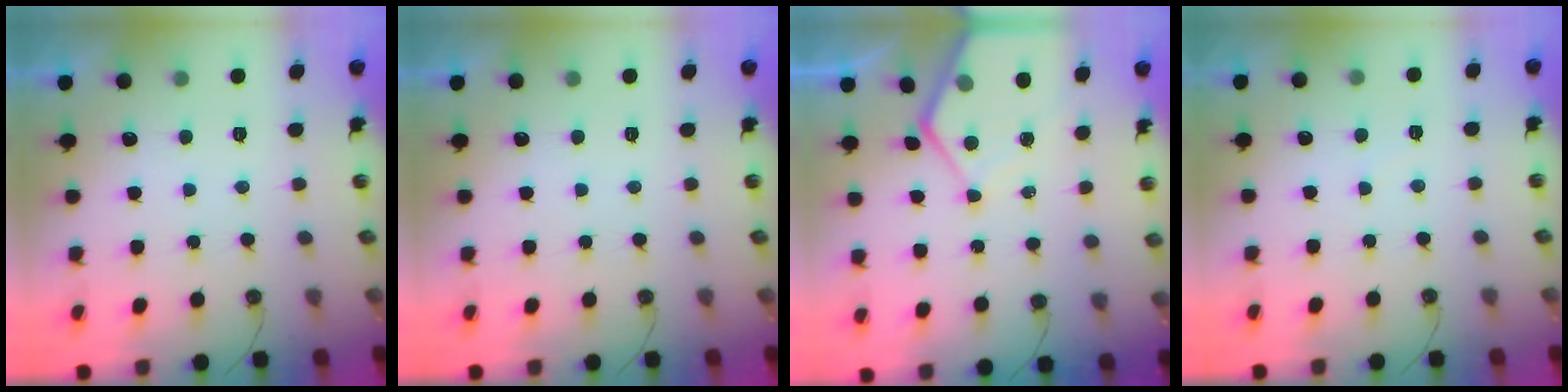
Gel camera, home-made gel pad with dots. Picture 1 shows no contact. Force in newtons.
{"total": 0.0}
{"total": 7.9, "press": 7.9, "slide": 0.8}
{"total": 2.7, "press": 2.6, "slide": 0.4}